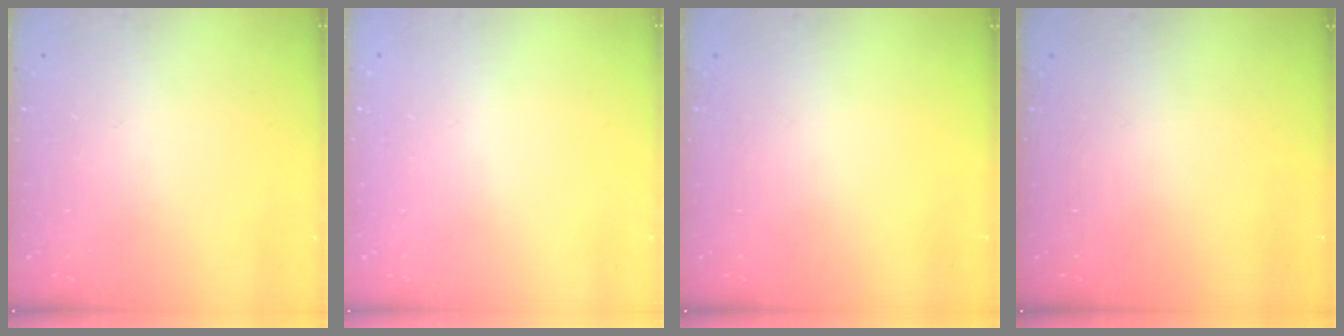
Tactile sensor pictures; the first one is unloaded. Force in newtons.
{"total": 2.5, "press": 2.5, "slide": 0.2}
{"total": 0.0}
{"total": 0.0}